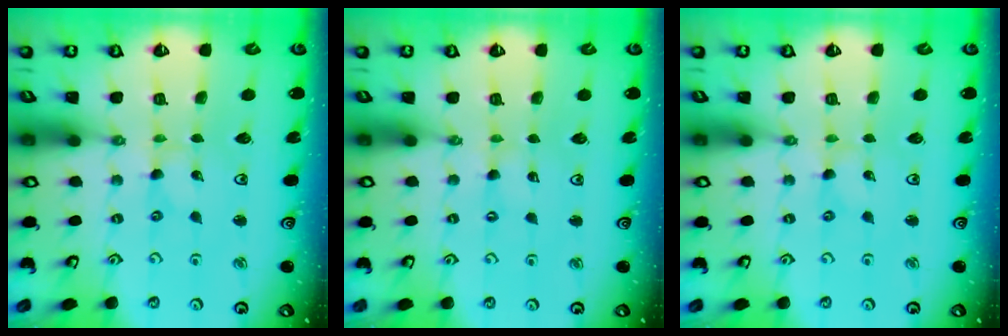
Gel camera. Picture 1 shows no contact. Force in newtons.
{"total": 0.5, "press": 0.5, "slide": 0.1}
{"total": 0.0}